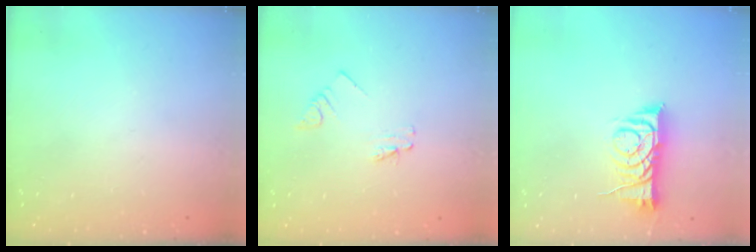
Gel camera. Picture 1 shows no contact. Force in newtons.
{"total": 1.6, "press": 1.6, "slide": 0.2}
{"total": 8.3, "press": 8.3, "slide": 0.6}